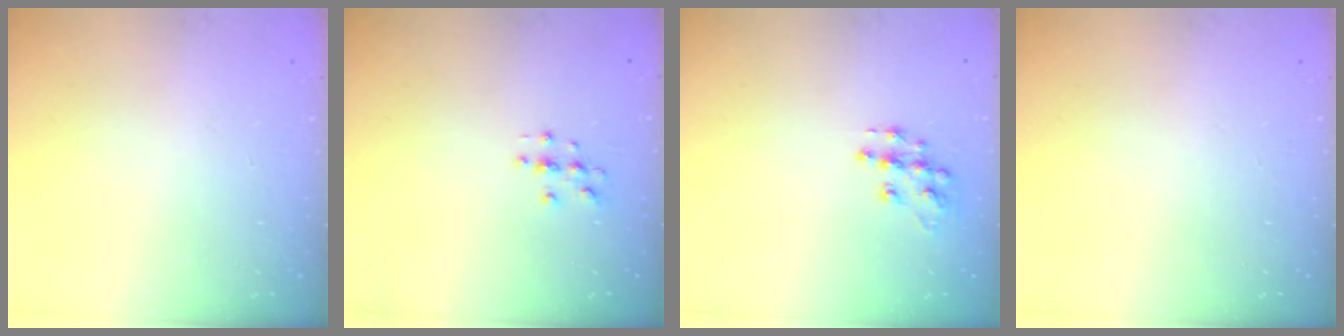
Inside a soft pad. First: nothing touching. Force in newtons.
{"total": 3.1, "press": 3.1, "slide": 0.3}
{"total": 9.3, "press": 9.3, "slide": 0.4}
{"total": 0.0}